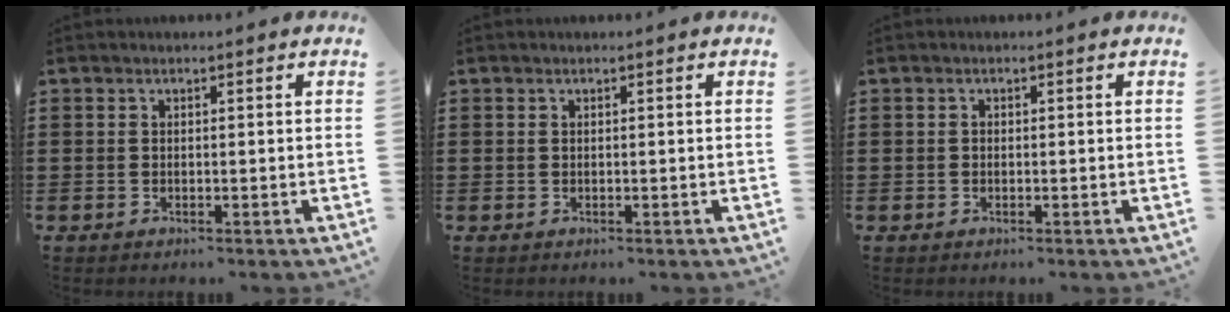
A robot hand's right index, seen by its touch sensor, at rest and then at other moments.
{"total": 0.0}
{"total": 0.5, "force": [-0.3, 0.4, 0.3], "torque": [-0.006, 0.000, -0.007]}